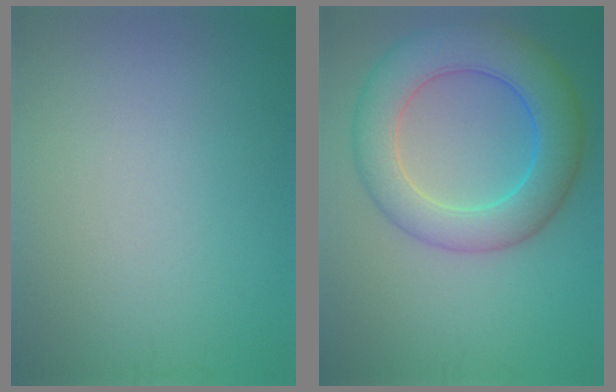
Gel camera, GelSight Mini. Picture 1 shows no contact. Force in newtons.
{"total": 8.0, "press": 8.0, "slide": 0.3}